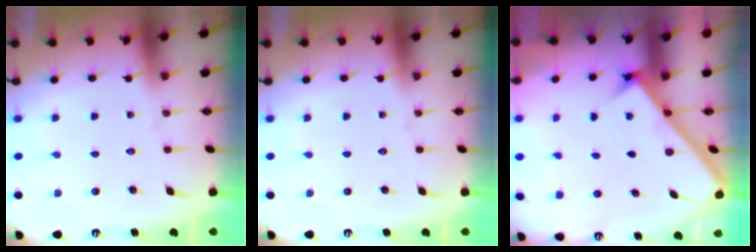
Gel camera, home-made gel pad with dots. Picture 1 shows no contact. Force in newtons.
{"total": 0.0}
{"total": 2.7, "press": 2.7, "slide": 0.4}